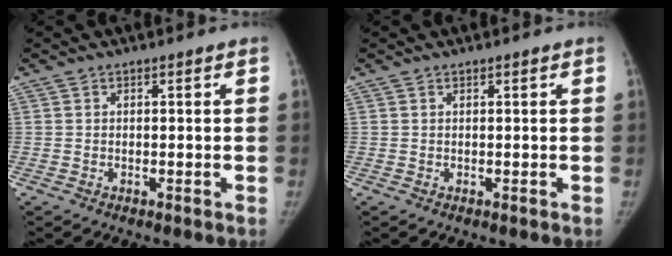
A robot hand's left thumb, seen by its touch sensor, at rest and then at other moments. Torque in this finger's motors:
{"motor_torque": [0.69, 0.07, -0.03, 0.02, 0.13]}